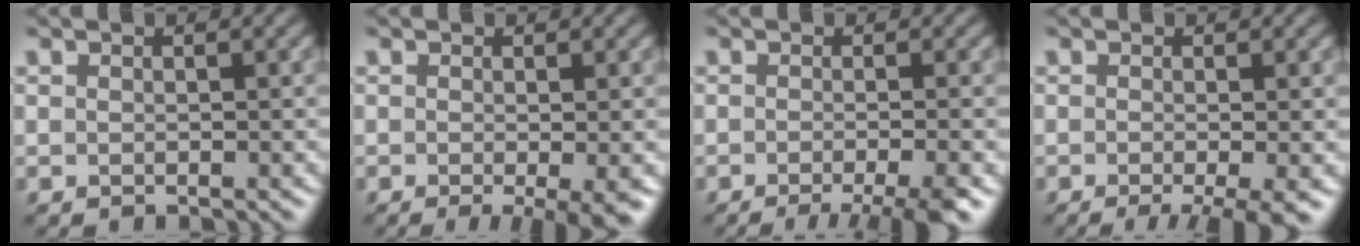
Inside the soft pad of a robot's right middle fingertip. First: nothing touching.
{"total": 3.8, "force": [-1.2, 0.7, 3.5], "torque": [-0.050, -0.012, -0.014]}
{"total": 5.3, "force": [-2.9, 1.2, 4.3], "torque": [-0.043, -0.006, -0.045]}
{"total": 4.5, "force": [-2.0, 0.9, 3.9], "torque": [-0.055, -0.011, -0.029]}